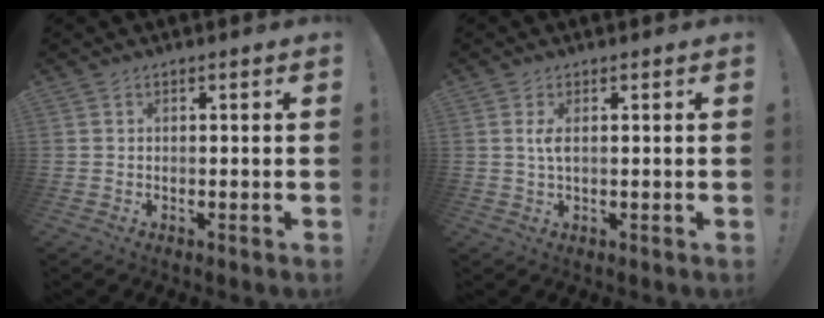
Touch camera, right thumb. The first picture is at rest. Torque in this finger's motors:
{"motor_torque": [0.04, 0.02, 0.37, -0.03, 0.03]}